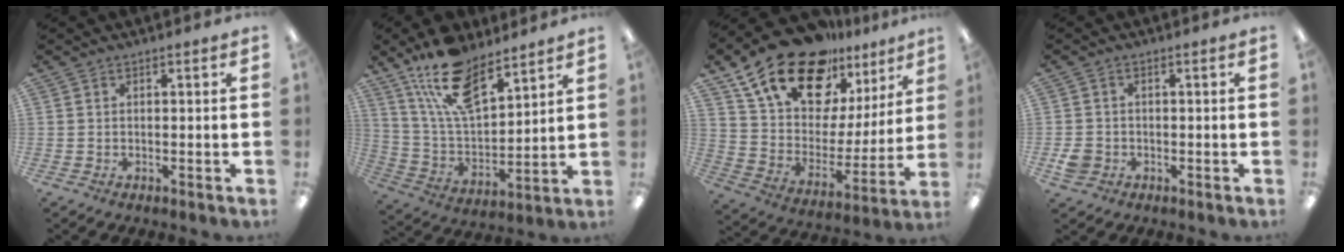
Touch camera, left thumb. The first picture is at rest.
{"total": 16.8, "force": [11.8, 7.1, 9.6], "torque": [-0.185, -0.056, 0.211]}
{"total": 21.7, "force": [15.9, 10.2, 10.7], "torque": [-0.197, -0.105, 0.288]}
{"total": 3.1, "force": [-1.3, 2.5, 1.2], "torque": [-0.015, -0.002, -0.027]}